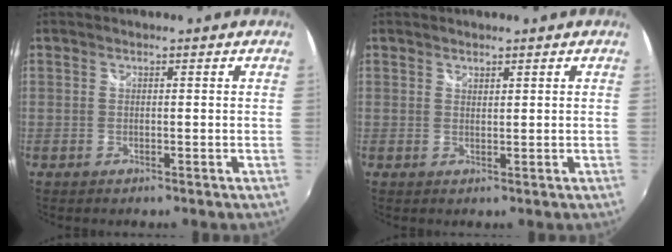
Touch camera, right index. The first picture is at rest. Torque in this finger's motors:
{"motor_torque": [-0.04, 0.10, 0.01, 0.00]}